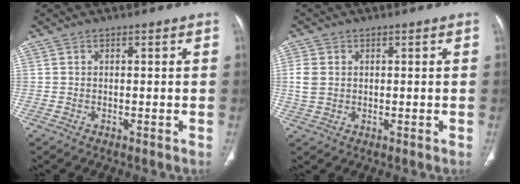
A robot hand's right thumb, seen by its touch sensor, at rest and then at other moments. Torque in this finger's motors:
{"motor_torque": [0.13, -0.14, 0.05, 0.18, 0.02]}